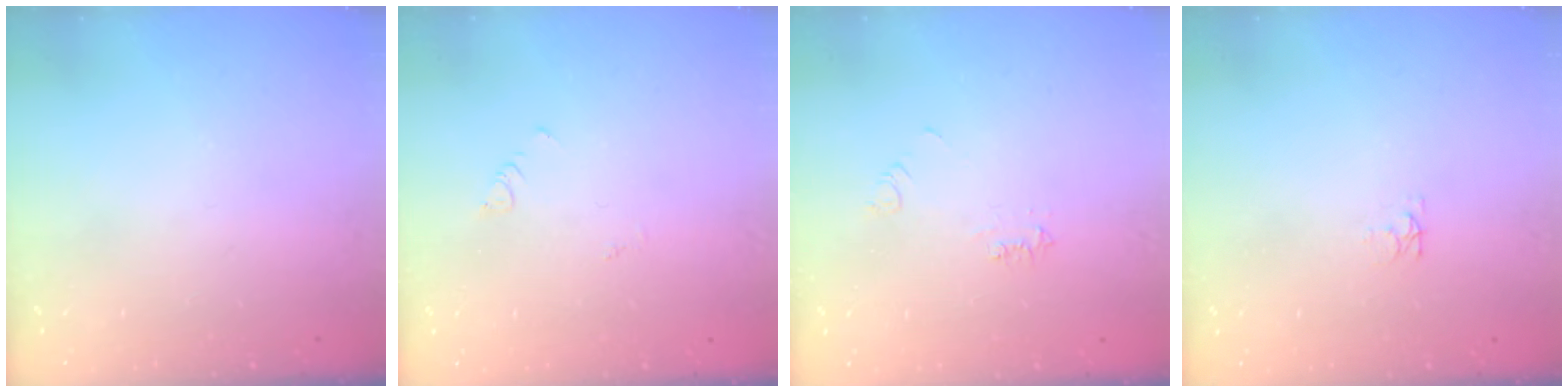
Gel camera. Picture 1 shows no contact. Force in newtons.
{"total": 1.9, "press": 1.9, "slide": 0.4}
{"total": 4.5, "press": 4.5, "slide": 0.7}
{"total": 3.4, "press": 3.4, "slide": 0.4}